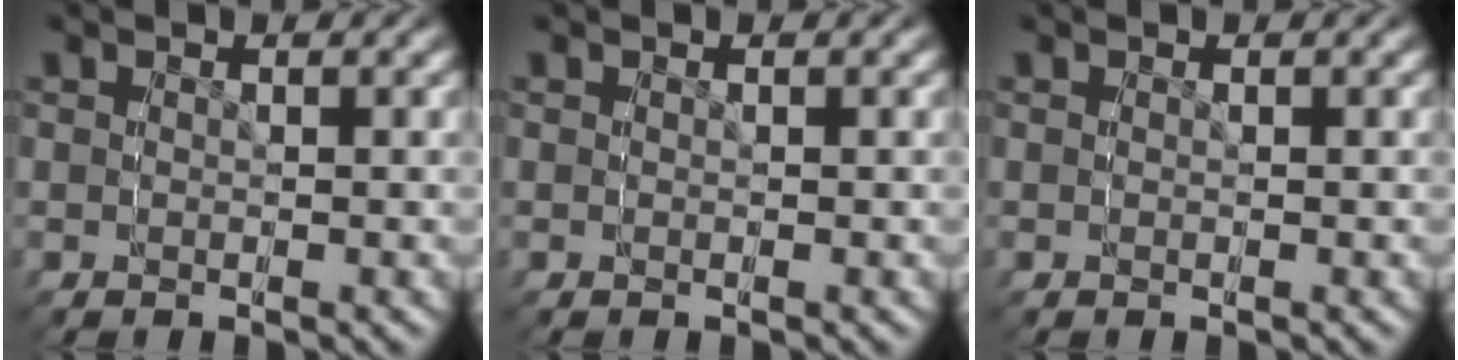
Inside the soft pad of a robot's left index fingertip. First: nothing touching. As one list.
[{"total": 0.0}, {"total": 0.0}]